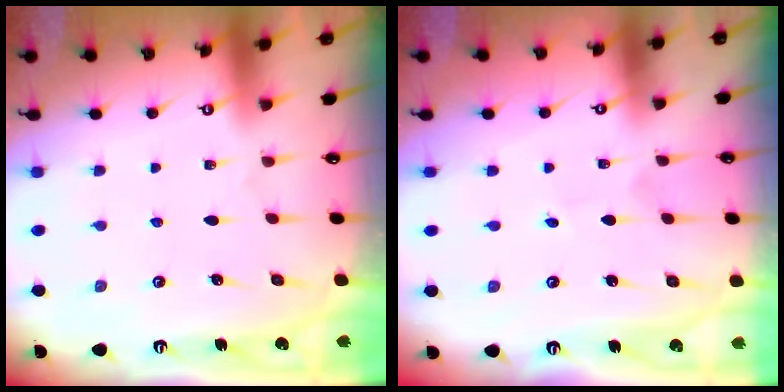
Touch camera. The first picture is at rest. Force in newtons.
{"total": 1.5, "press": 1.5, "slide": 0.1}